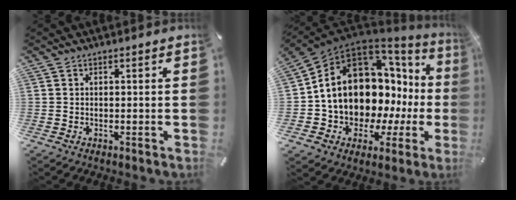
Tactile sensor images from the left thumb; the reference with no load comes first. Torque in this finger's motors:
{"motor_torque": [1.47, 1.84, 2.77, 0.00, 0.35]}